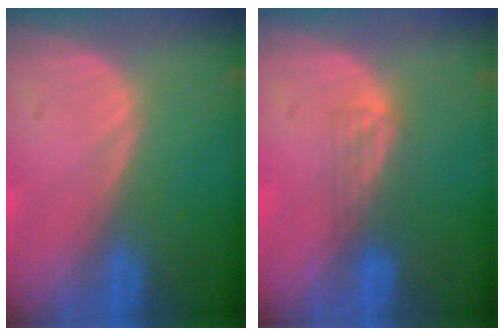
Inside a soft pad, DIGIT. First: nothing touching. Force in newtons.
{"total": 2.5, "press": 2.2, "slide": 1.3}